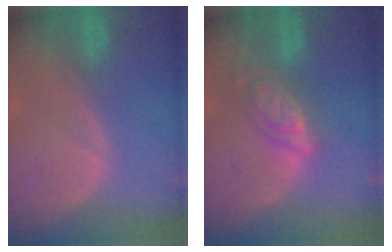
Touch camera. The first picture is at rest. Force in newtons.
{"total": 6.2, "press": 5.4, "slide": 3.0}